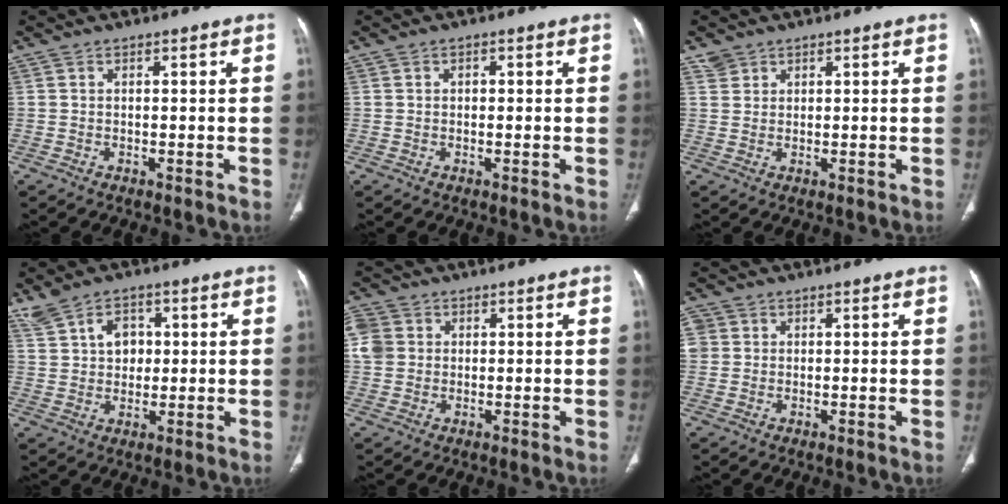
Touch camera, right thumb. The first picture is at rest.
{"total": 0.8, "force": [0.1, 0.6, 0.5], "torque": [-0.005, 0.002, 0.000]}
{"total": 2.0, "force": [1.3, 1.4, 0.1], "torque": [0.012, -0.004, 0.020]}
{"total": 6.3, "force": [2.1, 4.5, 3.9], "torque": [-0.046, -0.002, 0.040]}
{"total": 5.1, "force": [1.0, 4.5, 2.1], "torque": [-0.041, 0.008, 0.017]}
{"total": 2.4, "force": [0.6, 2.3, 0.4], "torque": [0.007, 0.001, 0.012]}